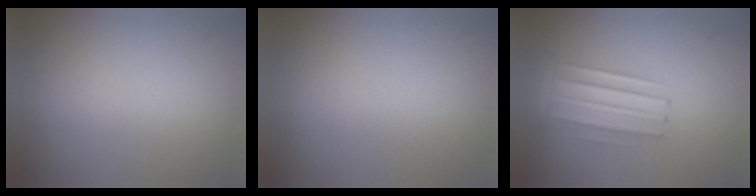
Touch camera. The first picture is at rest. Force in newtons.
{"total": 0.0}
{"total": 2.8}